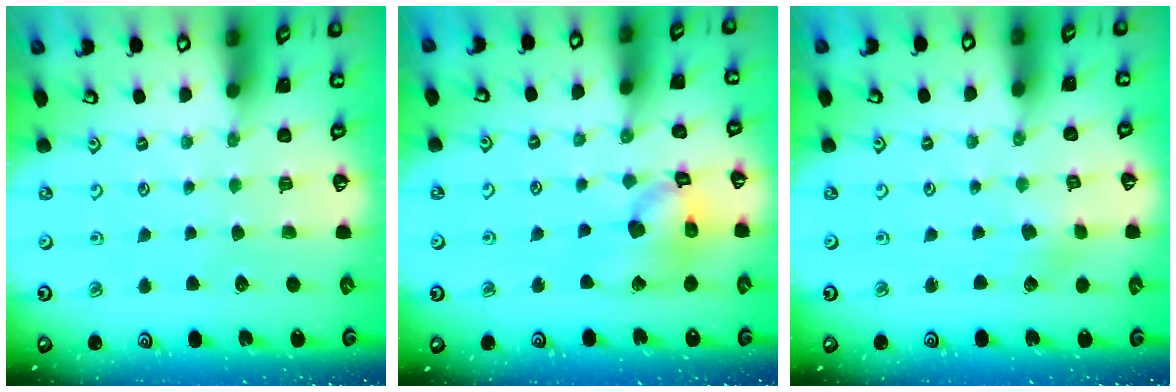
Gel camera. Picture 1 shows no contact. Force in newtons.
{"total": 15.2, "press": 15.0, "slide": 2.1}
{"total": 1.4, "press": 1.4, "slide": 0.2}